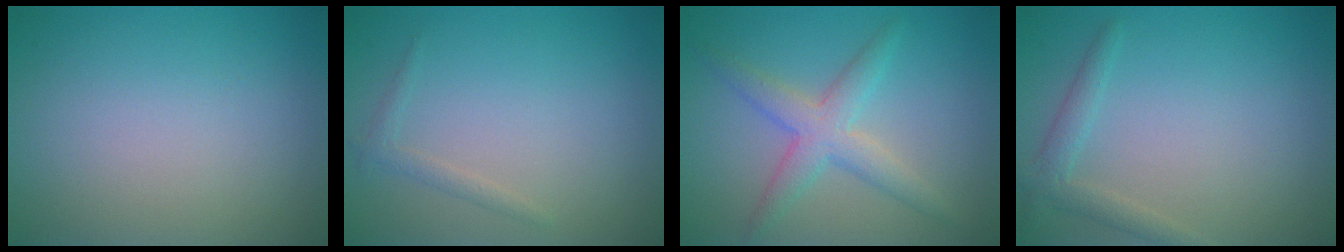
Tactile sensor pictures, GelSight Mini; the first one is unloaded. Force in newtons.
{"total": 1.0, "press": 1.0, "slide": 0.0}
{"total": 3.6, "press": 3.6, "slide": 0.1}
{"total": 2.0, "press": 2.0, "slide": 0.1}